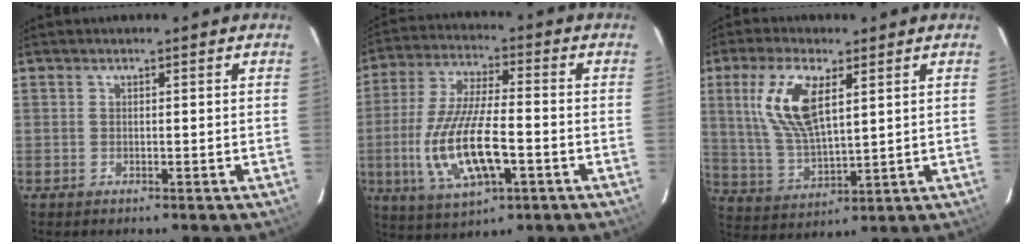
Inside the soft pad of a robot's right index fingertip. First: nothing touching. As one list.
[{"total": 16.1, "force": [-4.5, 5.4, 14.5], "torque": [-0.305, -0.014, -0.077]}, {"total": 12.6, "force": [4.6, 4.9, 10.6], "torque": [-0.214, 0.008, 0.101]}]